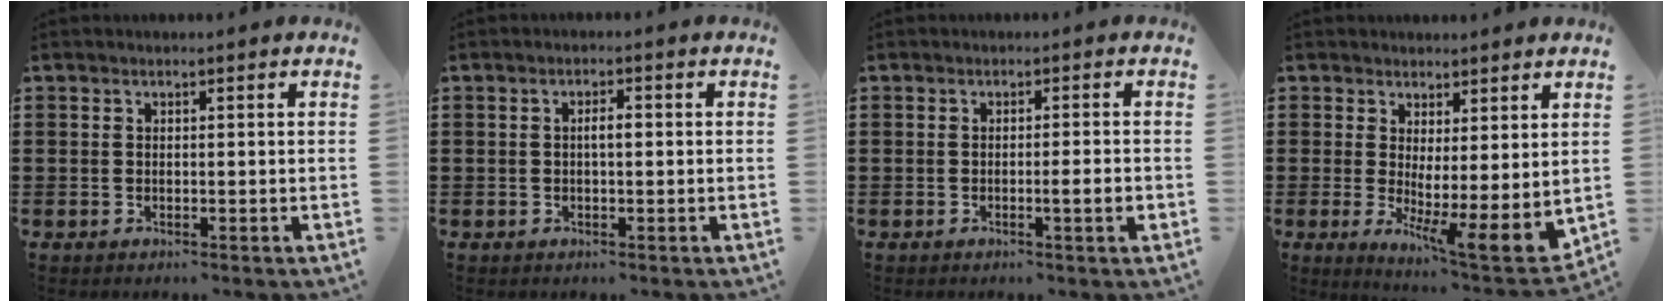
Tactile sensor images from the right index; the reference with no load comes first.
{"total": 1.9, "force": [0.0, 0.5, 1.8], "torque": [-0.034, 0.001, -0.001]}
{"total": 2.8, "force": [-0.8, 0.0, 2.7], "torque": [-0.044, -0.006, -0.014]}
{"total": 3.8, "force": [1.1, 0.5, 3.6], "torque": [-0.062, -0.042, 0.022]}